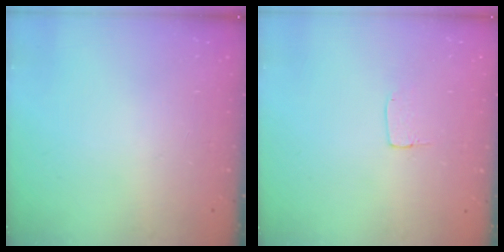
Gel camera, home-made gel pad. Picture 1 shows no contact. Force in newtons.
{"total": 3.9, "press": 3.9, "slide": 0.1}